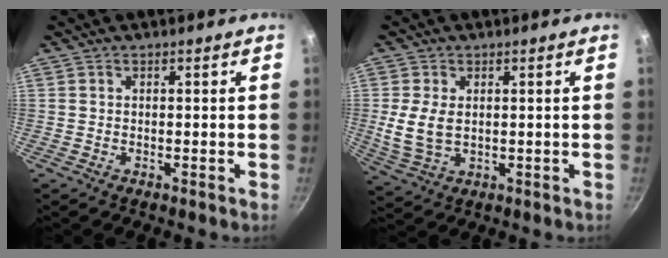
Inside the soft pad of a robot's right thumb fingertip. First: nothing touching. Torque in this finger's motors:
{"motor_torque": [-0.23, 1.91, -0.29, 0.15, 0.05]}